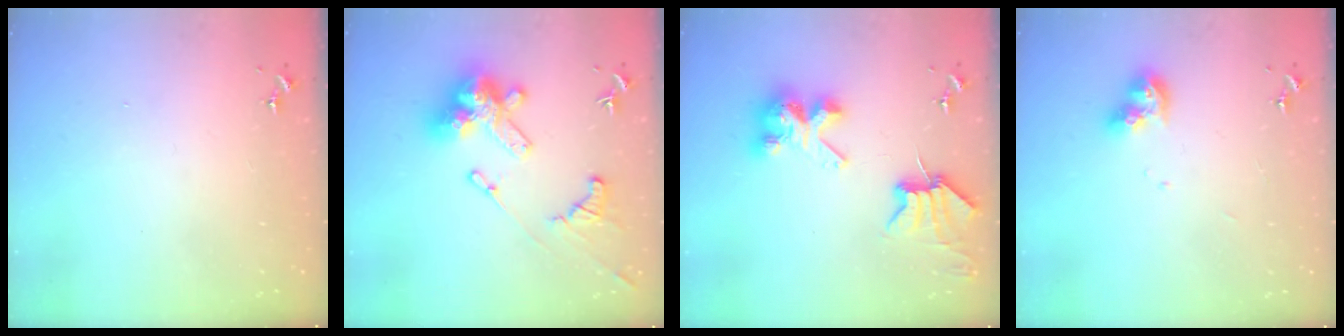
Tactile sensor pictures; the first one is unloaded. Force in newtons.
{"total": 19.4, "press": 19.3, "slide": 1.9}
{"total": 9.0, "press": 9.0, "slide": 1.0}
{"total": 10.2, "press": 10.1, "slide": 0.9}